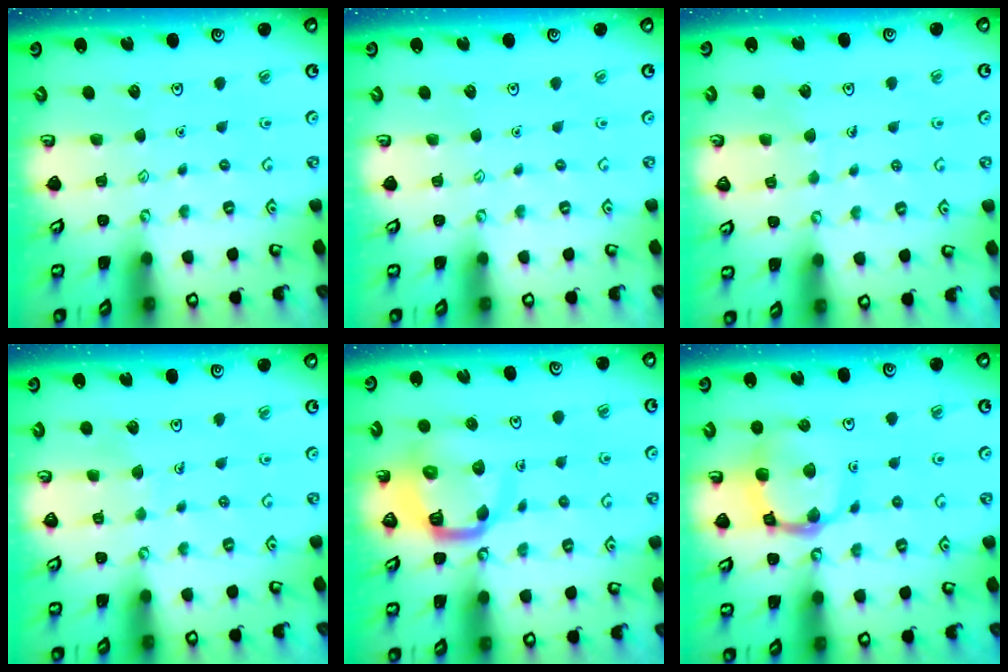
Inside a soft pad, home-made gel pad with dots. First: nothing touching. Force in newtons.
{"total": 0.0}
{"total": 4.9, "press": 4.9, "slide": 0.3}
{"total": 4.1, "press": 4.1, "slide": 0.3}
{"total": 11.9, "press": 11.9, "slide": 1.3}
{"total": 14.1, "press": 14.1, "slide": 1.5}